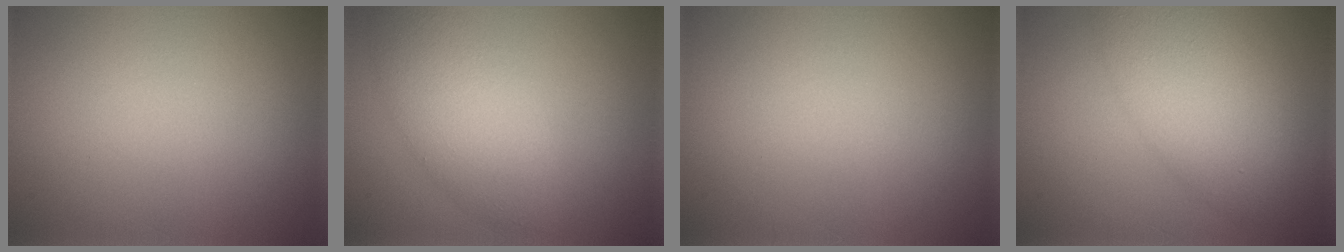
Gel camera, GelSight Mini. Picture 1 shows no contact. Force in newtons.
{"total": 4.8, "press": 4.8, "slide": 0.0}
{"total": 0.0}
{"total": 6.4, "press": 6.4, "slide": 0.2}